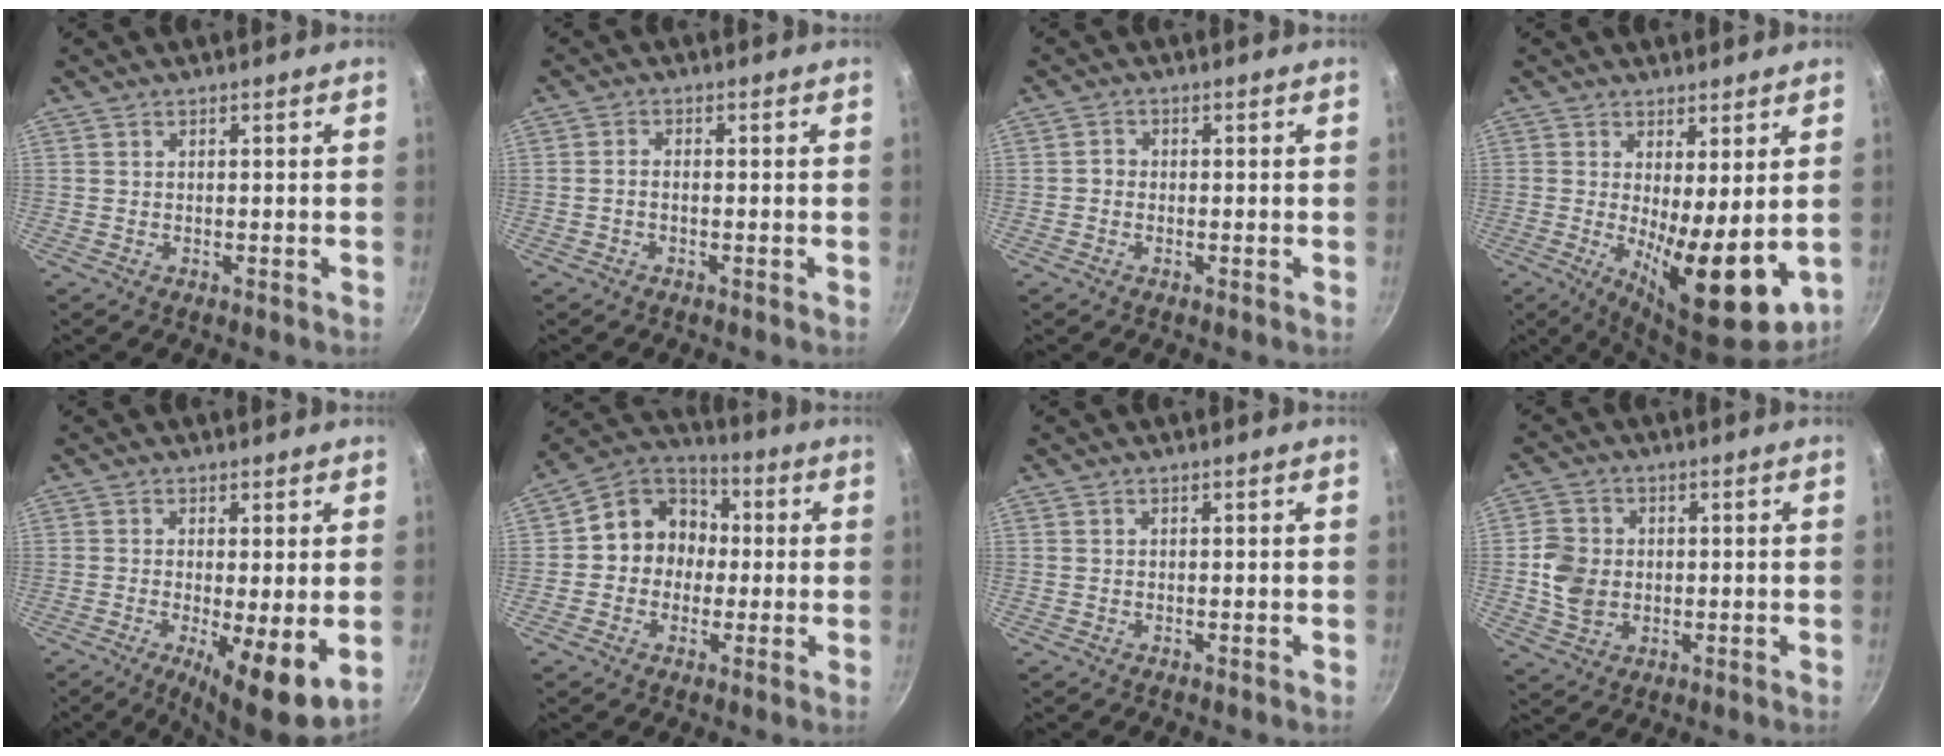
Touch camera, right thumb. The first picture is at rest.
{"total": 1.5, "force": [-0.6, 0.8, 1.1], "torque": [-0.024, 0.011, -0.014]}
{"total": 1.3, "force": [-0.5, 1.2, 0.4], "torque": [-0.002, 0.006, -0.012]}
{"total": 13.0, "force": [-0.4, 4.1, 12.3], "torque": [-0.165, -0.021, 0.007]}
{"total": 9.4, "force": [-1.4, 2.0, 9.1], "torque": [-0.136, -0.016, -0.014]}
{"total": 11.4, "force": [-0.1, 10.1, 5.2], "torque": [-0.036, 0.033, -0.023]}
{"total": 0.0}
{"total": 7.6, "force": [-0.2, 6.3, 4.3], "torque": [-0.068, 0.002, -0.006]}